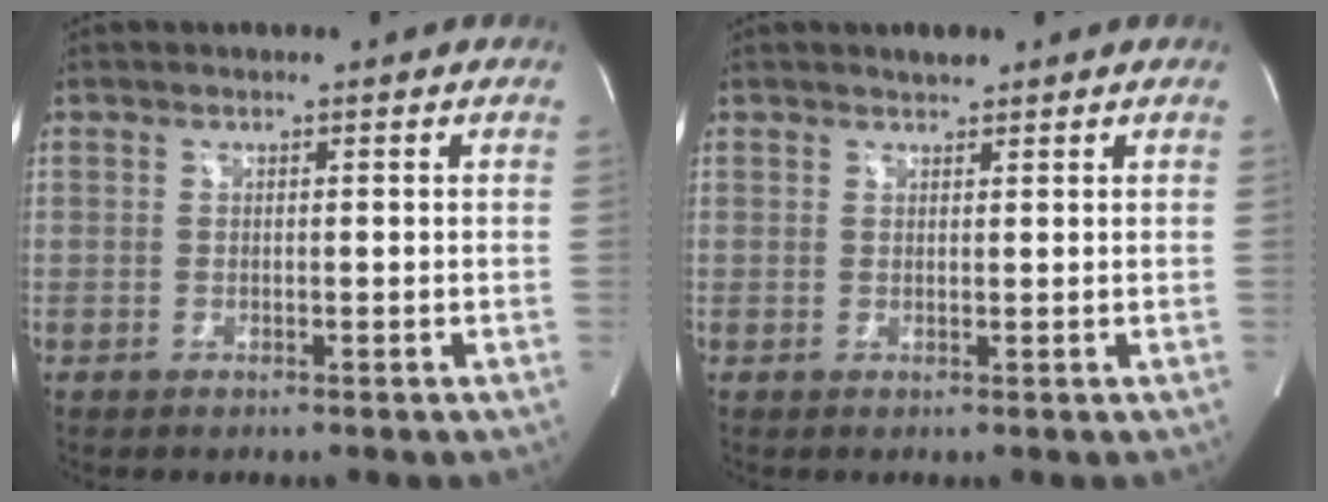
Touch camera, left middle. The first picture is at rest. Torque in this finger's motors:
{"motor_torque": [0.10, 0.00, -0.12, 0.00]}